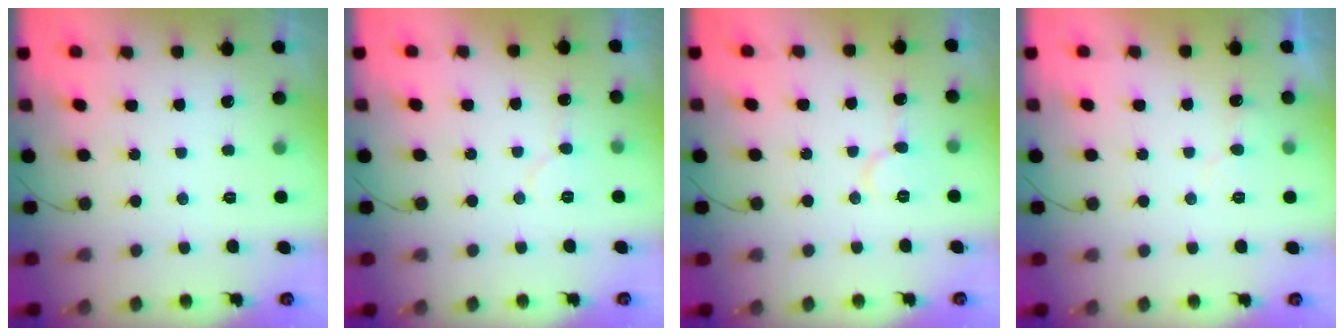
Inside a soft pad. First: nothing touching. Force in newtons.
{"total": 6.1, "press": 6.1, "slide": 0.5}
{"total": 5.8, "press": 5.7, "slide": 0.6}
{"total": 5.2, "press": 5.2, "slide": 0.4}